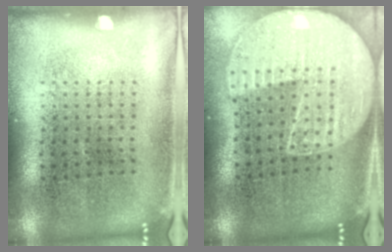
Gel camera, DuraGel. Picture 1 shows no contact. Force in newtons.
{"total": 2.0, "press": 1.8, "slide": 0.8}